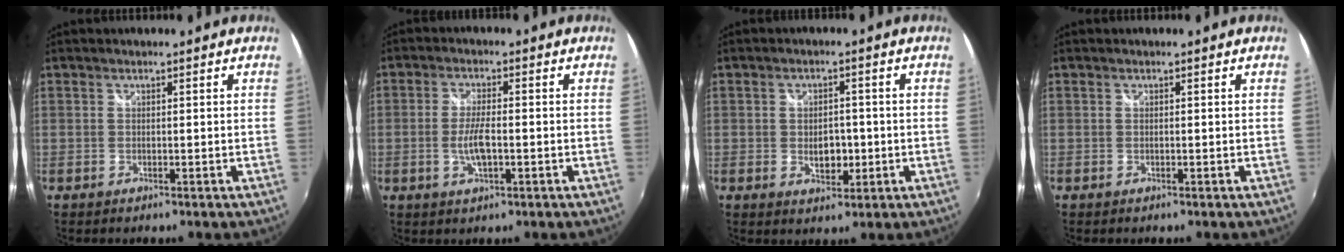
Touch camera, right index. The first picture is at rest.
{"total": 4.9, "force": [-1.2, 1.4, 4.6], "torque": [-0.093, -0.005, -0.022]}
{"total": 4.3, "force": [-0.8, 2.8, 3.2], "torque": [-0.055, -0.002, -0.010]}
{"total": 0.0}